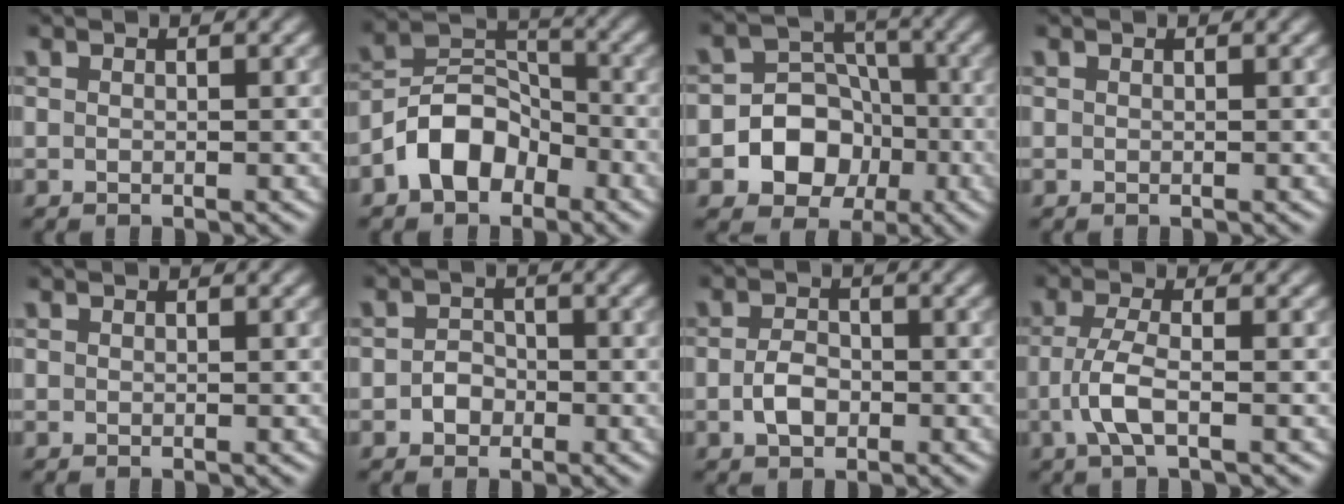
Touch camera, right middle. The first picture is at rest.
{"total": 6.0, "force": [-3.3, 3.9, 3.2], "torque": [-0.050, 0.008, -0.071]}
{"total": 7.9, "force": [-2.7, 6.8, 3.0], "torque": [-0.029, 0.011, -0.076]}
{"total": 0.0}
{"total": 0.0}
{"total": 1.8, "force": [-0.7, 1.5, 0.8], "torque": [-0.010, 0.002, -0.015]}
{"total": 2.5, "force": [-0.7, 1.6, 1.7], "torque": [-0.038, 0.000, -0.016]}
{"total": 3.2, "force": [-1.0, 0.8, 2.9], "torque": [-0.067, 0.000, -0.026]}